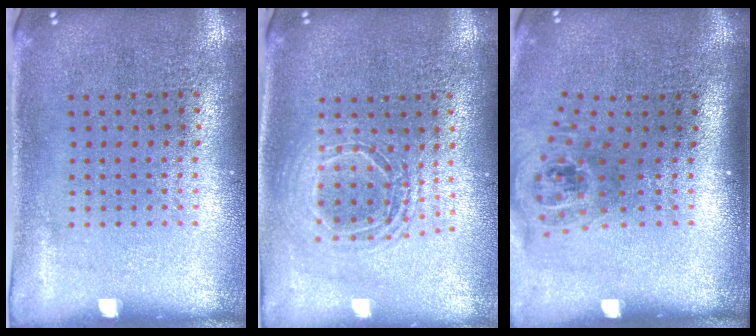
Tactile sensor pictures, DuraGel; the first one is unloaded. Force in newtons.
{"total": 1.7, "press": 1.4, "slide": 0.9}
{"total": 1.7, "press": 1.3, "slide": 1.1}